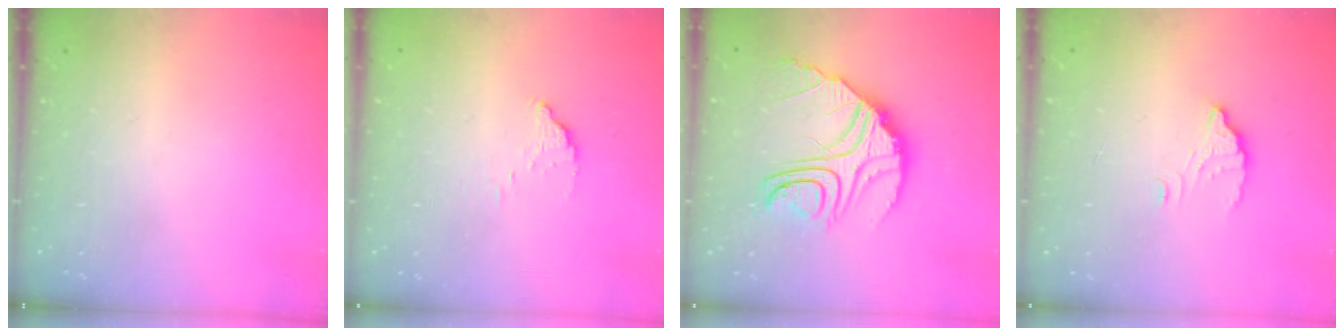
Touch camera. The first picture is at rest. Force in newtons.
{"total": 2.8, "press": 2.8, "slide": 0.0}
{"total": 14.5, "press": 14.4, "slide": 0.9}
{"total": 3.0, "press": 3.0, "slide": 0.1}